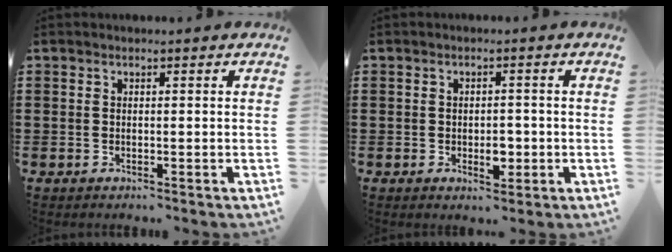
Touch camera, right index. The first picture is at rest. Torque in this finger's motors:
{"motor_torque": [1.21, 0.62, 0.07, 0.04]}